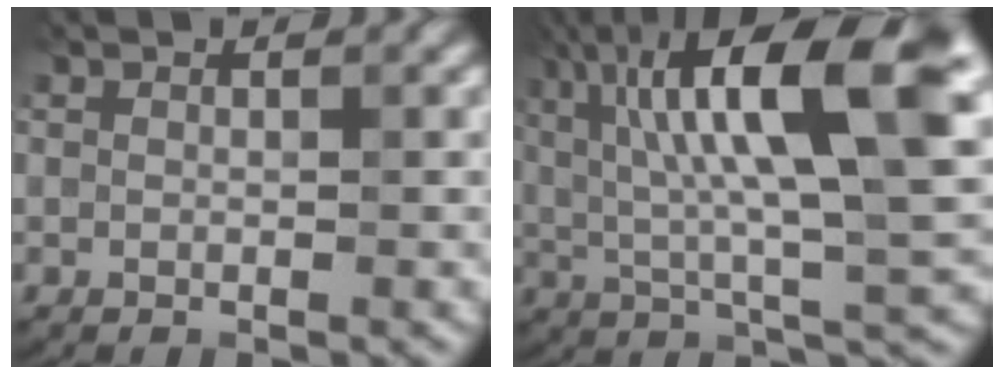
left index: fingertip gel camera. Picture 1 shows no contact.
{"total": 13.7, "force": [3.7, 3.8, 12.6], "torque": [-0.208, 0.017, 0.056]}